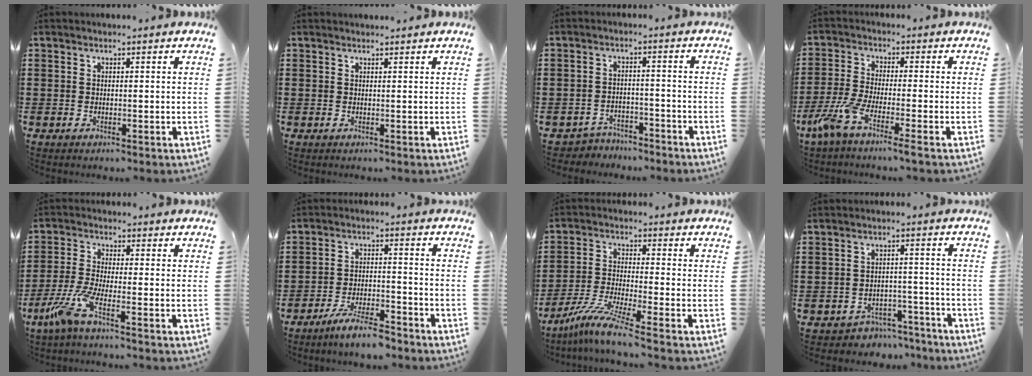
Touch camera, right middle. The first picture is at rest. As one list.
[{"total": 0.6, "force": [0.6, 0.0, 0.0], "torque": [-0.002, 0.001, 0.011]}, {"total": 3.3, "force": [-3.2, 0.6, -0.1], "torque": [-0.008, 0.001, -0.069]}, {"total": 5.7, "force": [-3.9, 0.2, 4.2], "torque": [-0.112, -0.022, -0.080]}, {"total": 5.9, "force": [-3.5, 0.7, 4.7], "torque": [-0.128, -0.020, -0.074]}, {"total": 6.0, "force": [-5.3, 0.4, 2.8], "torque": [-0.059, -0.004, -0.100]}, {"total": 7.0, "force": [-5.4, -0.2, 4.5], "torque": [-0.100, -0.021, -0.106]}, {"total": 3.7, "force": [-3.6, 0.7, -0.1], "torque": [-0.008, 0.003, -0.077]}]